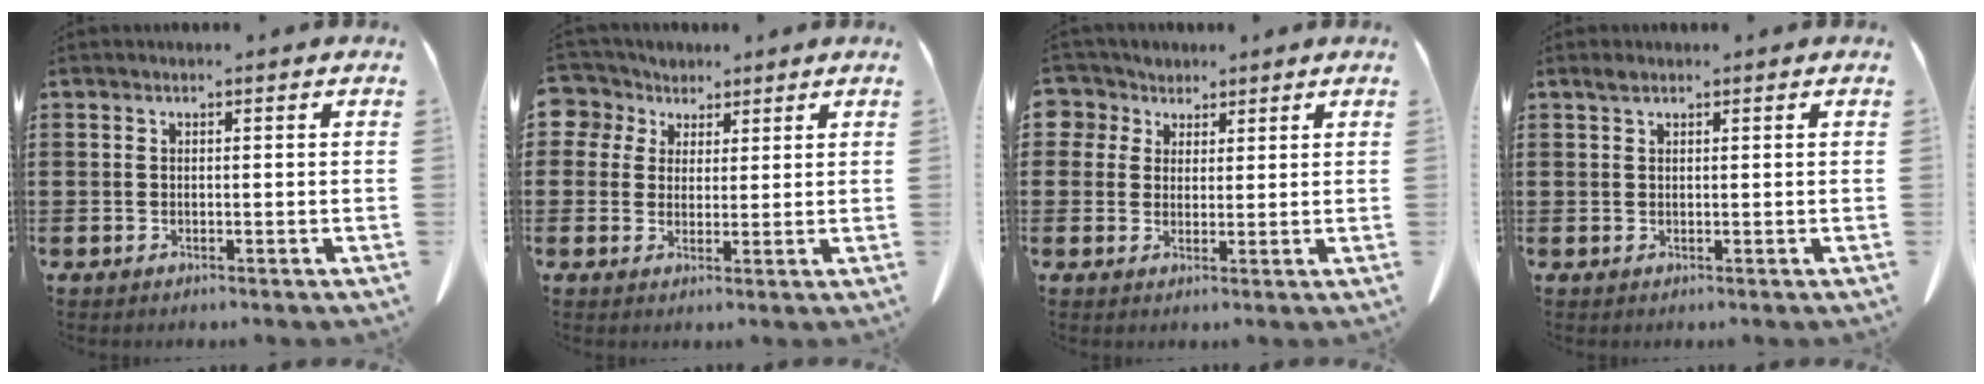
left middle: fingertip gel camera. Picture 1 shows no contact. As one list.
[{"total": 4.4, "force": [2.5, 3.6, 0.5], "torque": [-0.027, 0.002, 0.042]}, {"total": 4.0, "force": [2.6, 3.1, 0.2], "torque": [-0.018, 0.005, 0.046]}, {"total": 1.0, "force": [0.7, 0.3, 0.6], "torque": [-0.014, 0.001, 0.014]}]